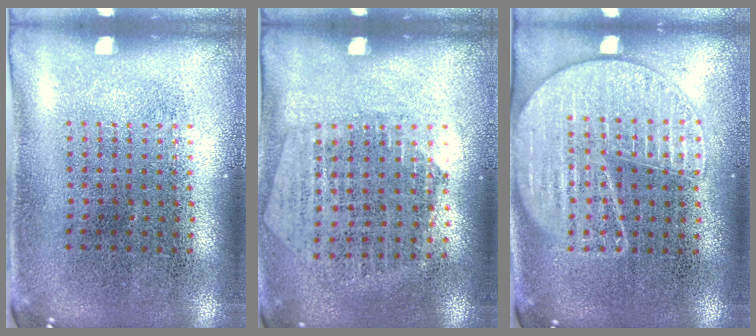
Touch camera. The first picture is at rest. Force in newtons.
{"total": 1.3, "press": 1.2, "slide": 0.6}
{"total": 1.6, "press": 1.6, "slide": 0.1}